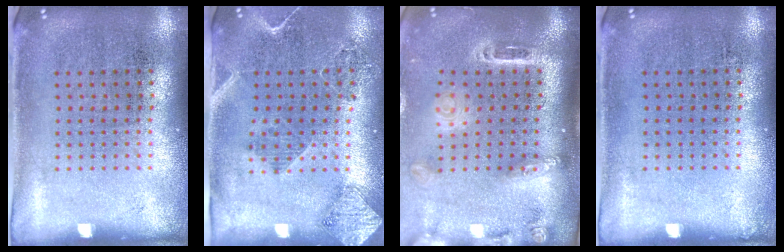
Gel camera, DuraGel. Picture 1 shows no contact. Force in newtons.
{"total": 1.8, "press": 1.7, "slide": 0.8}
{"total": 2.5, "press": 1.9, "slide": 1.7}
{"total": 0.0}